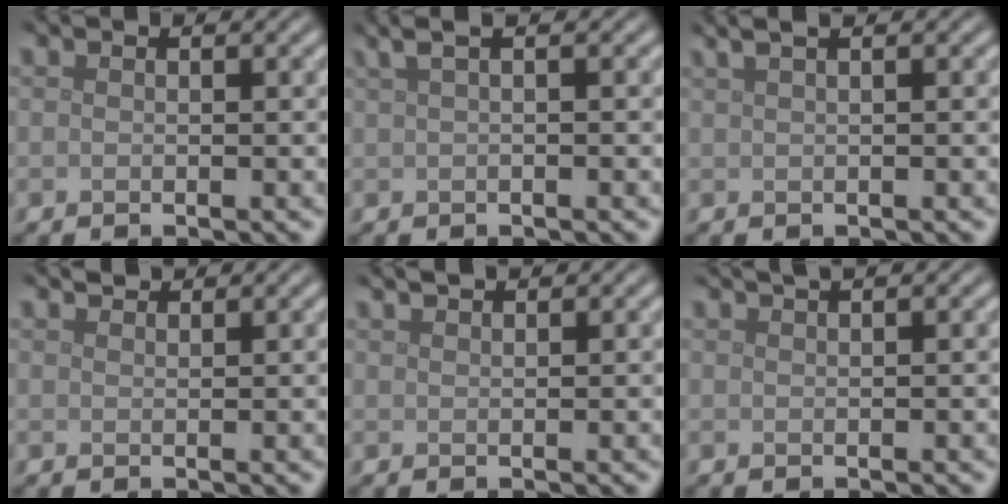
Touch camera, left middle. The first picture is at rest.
{"total": 3.3, "force": [1.6, 1.2, 2.6], "torque": [-0.034, 0.012, 0.013]}
{"total": 4.0, "force": [2.2, 1.9, 2.8], "torque": [-0.025, 0.029, 0.012]}
{"total": 1.1, "force": [1.1, 0.1, 0.2], "torque": [-0.006, 0.000, 0.017]}
{"total": 1.4, "force": [1.3, 0.2, 0.6], "torque": [-0.009, 0.002, 0.017]}
{"total": 1.9, "force": [1.4, 0.5, 1.2], "torque": [-0.010, 0.004, 0.013]}